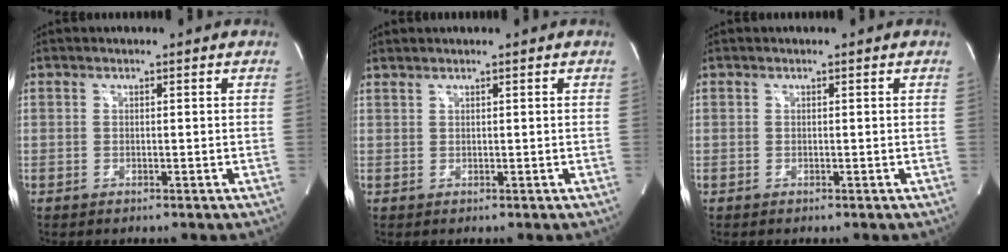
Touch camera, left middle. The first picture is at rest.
{"total": 0.7, "force": [0.7, 0.0, 0.0], "torque": [-0.004, 0.000, 0.018]}
{"total": 0.0}